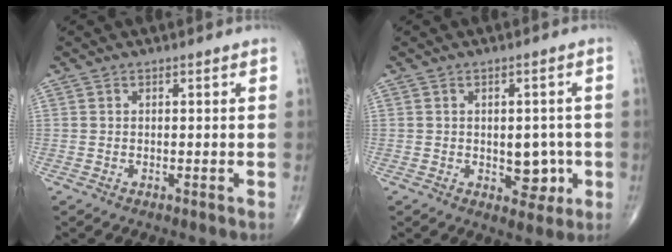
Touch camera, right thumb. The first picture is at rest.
{"total": 5.9, "force": [-1.0, 3.8, 4.4], "torque": [-0.020, -0.001, -0.006]}